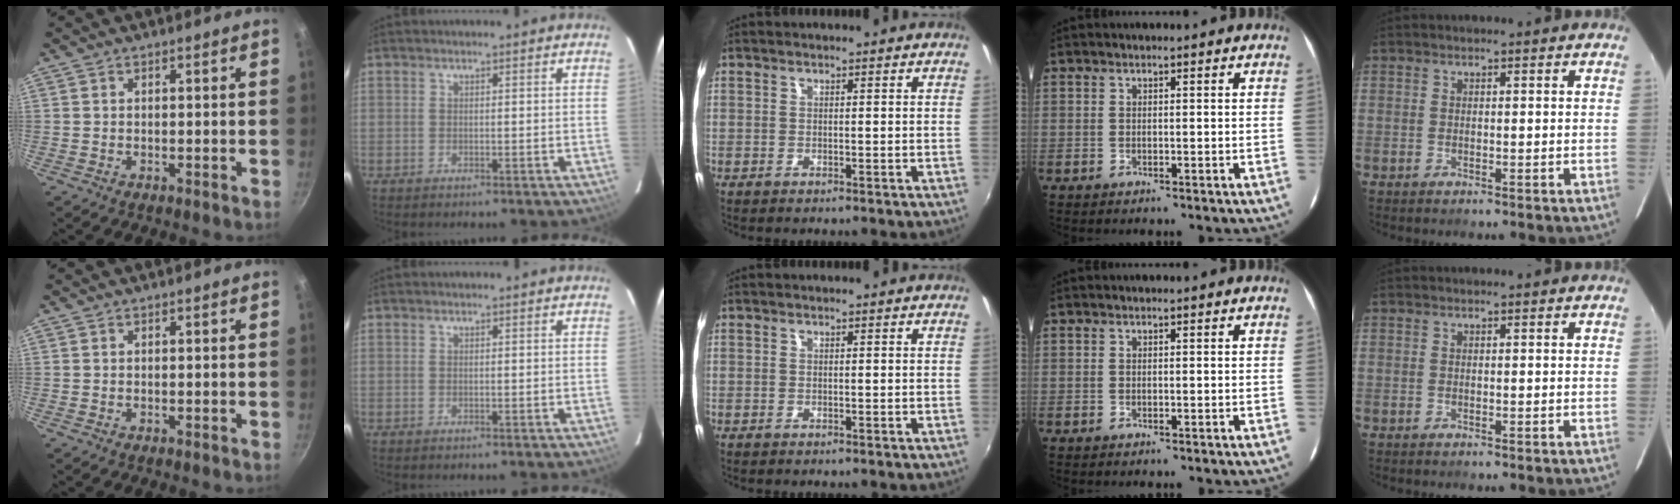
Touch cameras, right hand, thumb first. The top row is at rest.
{}